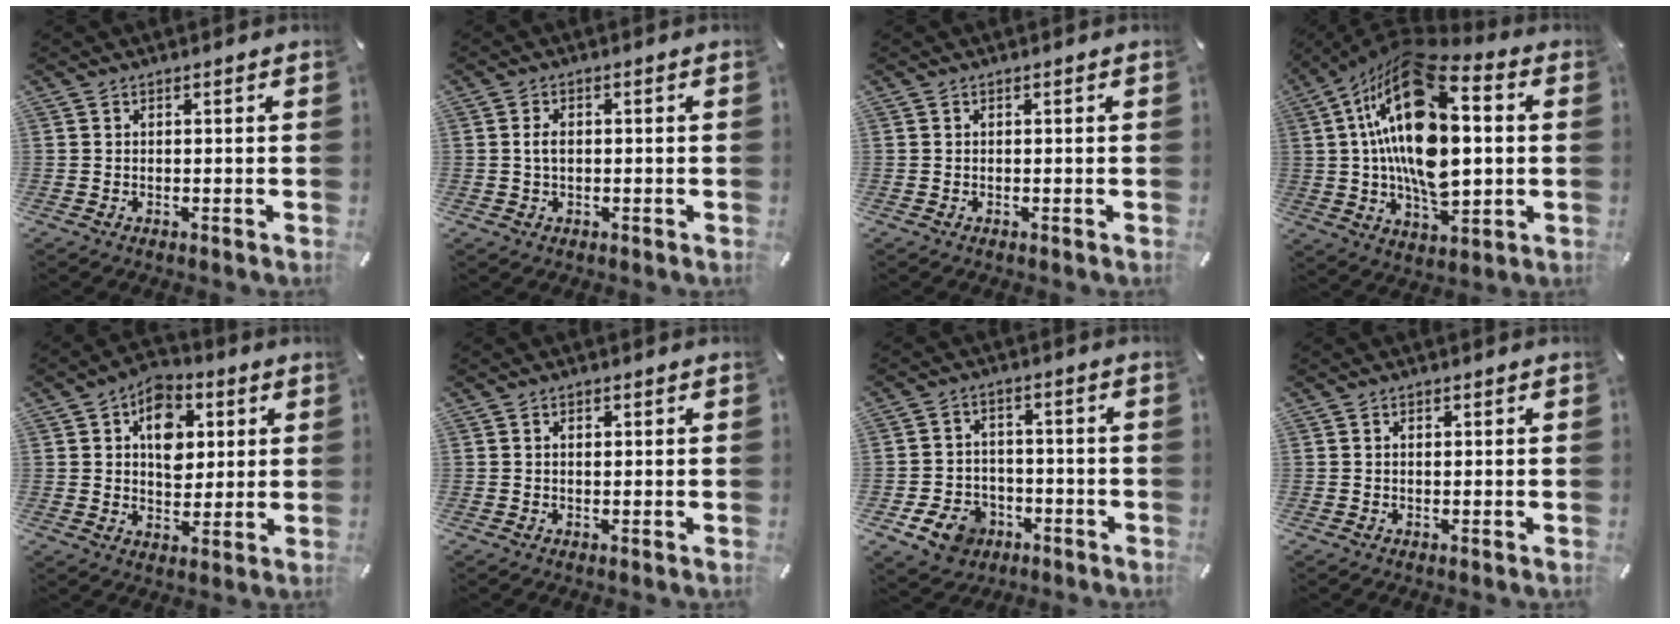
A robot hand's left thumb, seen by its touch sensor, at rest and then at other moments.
{"total": 2.9, "force": [0.1, 2.0, 2.1], "torque": [-0.052, 0.002, -0.003]}
{"total": 0.0}
{"total": 24.6, "force": [4.4, 13.8, 20.0], "torque": [-0.397, -0.020, 0.069]}
{"total": 10.4, "force": [2.9, 7.8, 6.2], "torque": [-0.077, -0.005, 0.048]}
{"total": 1.3, "force": [0.2, 0.9, 1.0], "torque": [-0.014, 0.001, 0.002]}
{"total": 9.1, "force": [-4.5, 7.0, 3.7], "torque": [-0.079, 0.032, -0.082]}
{"total": 0.9, "force": [0.1, 0.5, 0.7], "torque": [-0.015, 0.002, 0.002]}